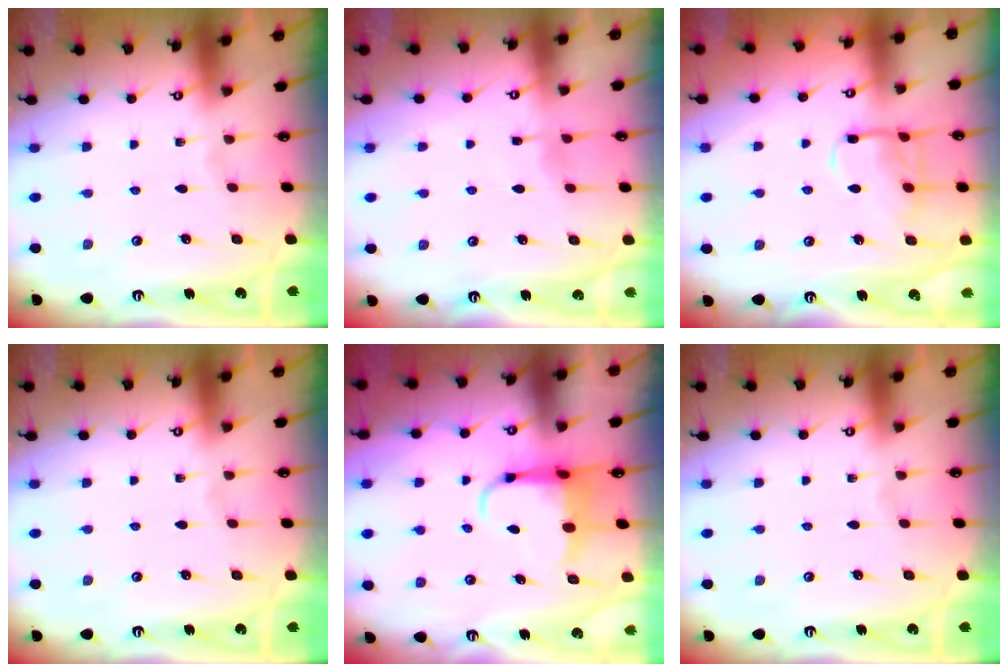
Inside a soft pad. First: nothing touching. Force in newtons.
{"total": 3.4, "press": 3.4, "slide": 0.4}
{"total": 11.1, "press": 11.0, "slide": 1.0}
{"total": 0.0}
{"total": 5.5, "press": 5.4, "slide": 1.3}
{"total": 0.0}